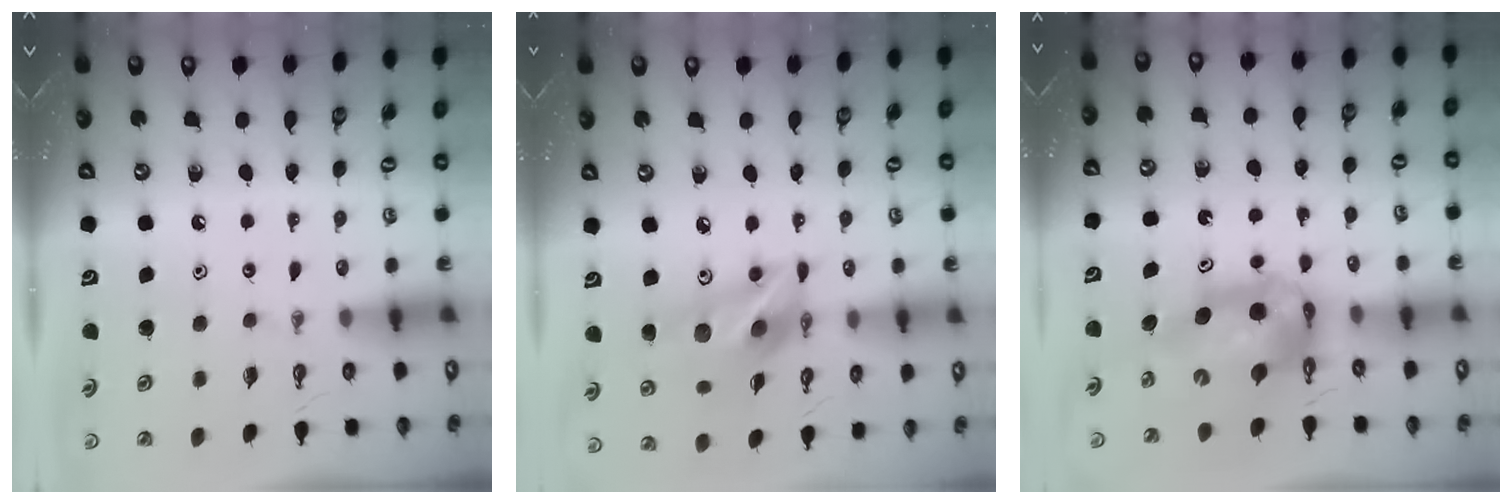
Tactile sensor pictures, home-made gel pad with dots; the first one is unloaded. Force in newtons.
{"total": 15.4, "press": 15.0, "slide": 3.5}
{"total": 9.5, "press": 9.5, "slide": 1.0}